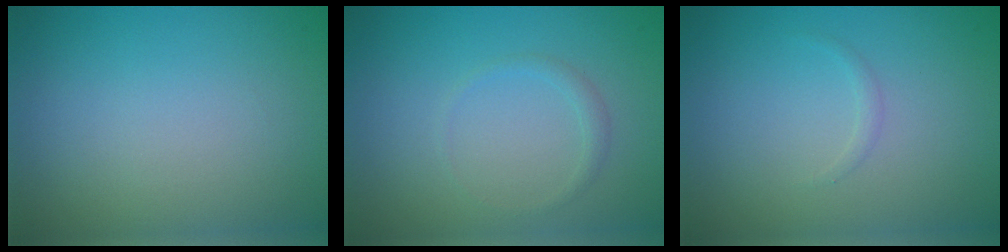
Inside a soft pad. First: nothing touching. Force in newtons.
{"total": 0.9, "press": 0.9, "slide": 0.1}
{"total": 0.5, "press": 0.5, "slide": 0.0}